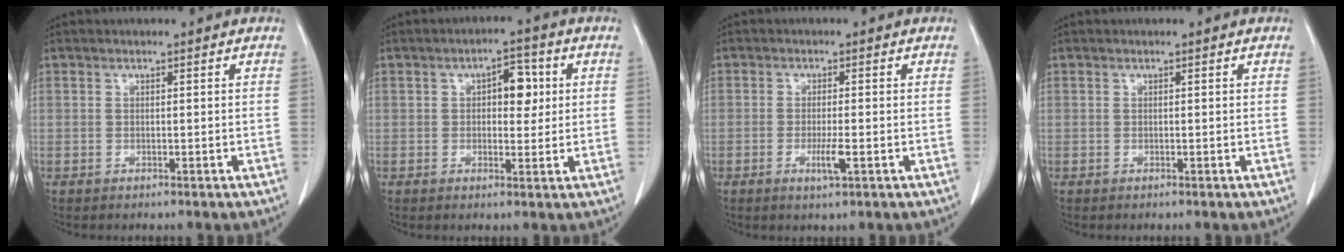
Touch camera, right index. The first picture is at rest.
{"total": 5.0, "force": [1.1, 2.5, 4.2], "torque": [-0.058, 0.013, 0.015]}
{"total": 2.9, "force": [-1.0, 0.2, 2.7], "torque": [-0.053, -0.005, -0.017]}
{"total": 0.0}